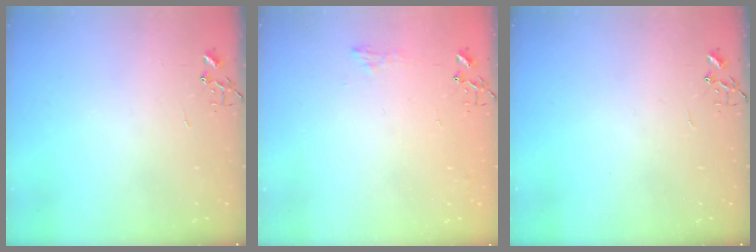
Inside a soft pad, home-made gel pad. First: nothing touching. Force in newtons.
{"total": 6.4, "press": 6.4, "slide": 0.6}
{"total": 0.0}